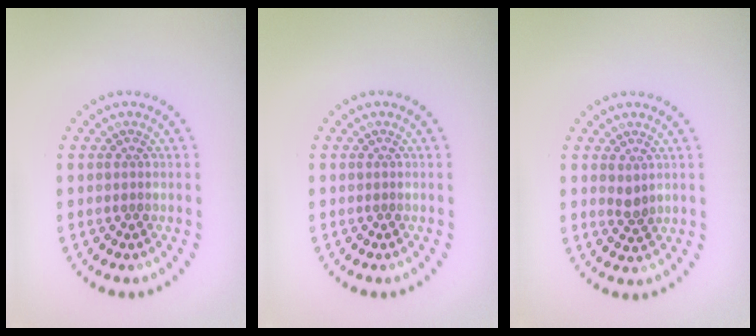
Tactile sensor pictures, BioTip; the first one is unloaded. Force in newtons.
{"total": 0.0}
{"total": 1.2, "press": 1.1, "slide": 0.5}